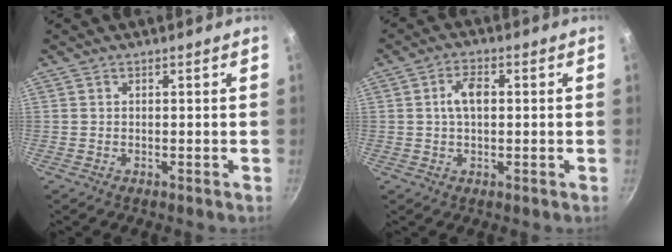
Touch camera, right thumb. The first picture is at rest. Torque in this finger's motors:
{"motor_torque": [-0.52, 0.22, 0.38, 0.85, 0.01]}